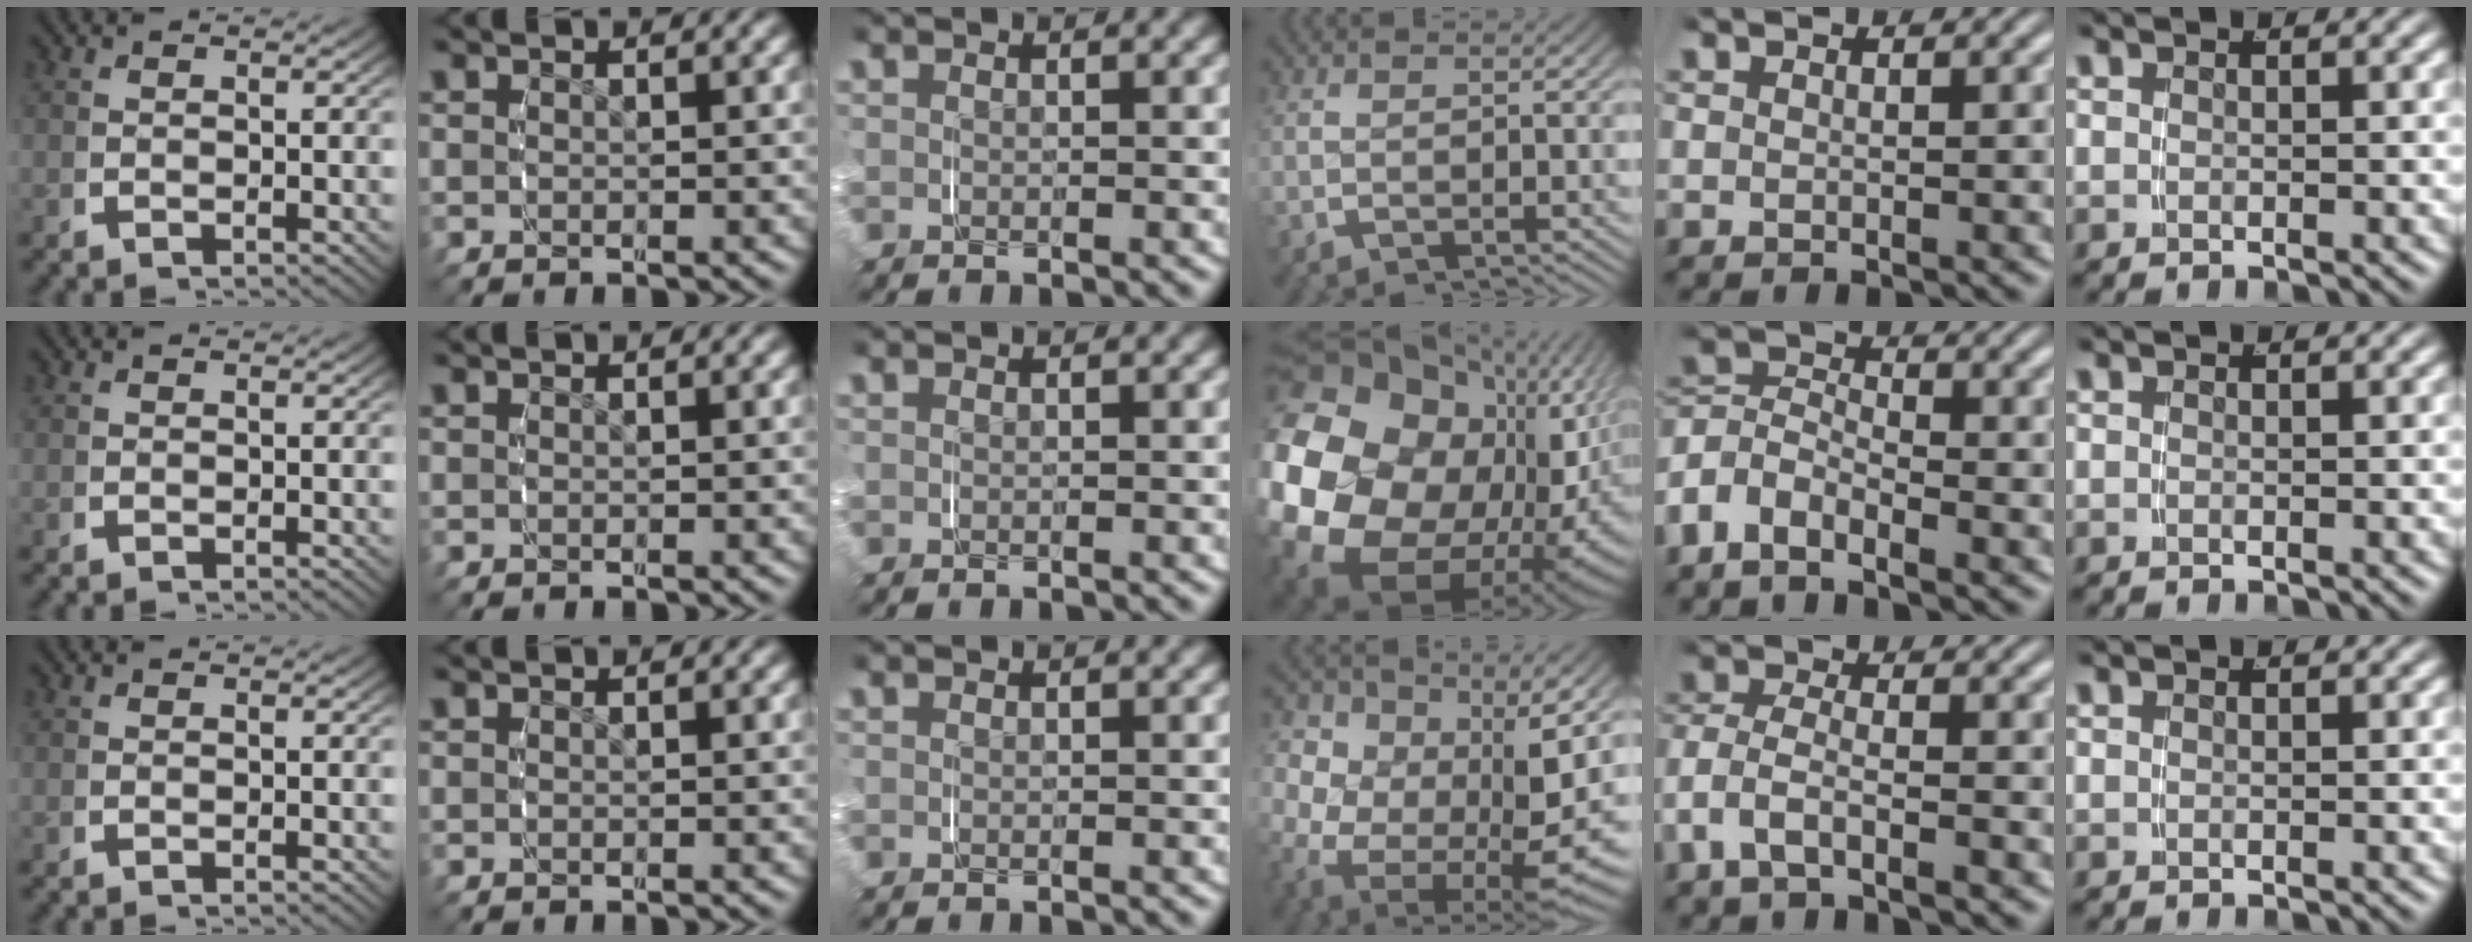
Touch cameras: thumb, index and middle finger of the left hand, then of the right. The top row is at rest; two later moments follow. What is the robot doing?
{"motion": "grasp_and_lifting", "object": "jacket"}